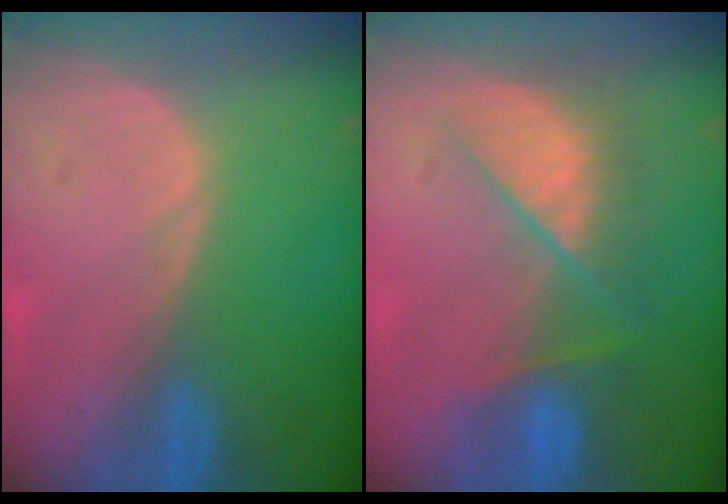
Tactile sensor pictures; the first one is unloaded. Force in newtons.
{"total": 7.2, "press": 7.2, "slide": 0.6}